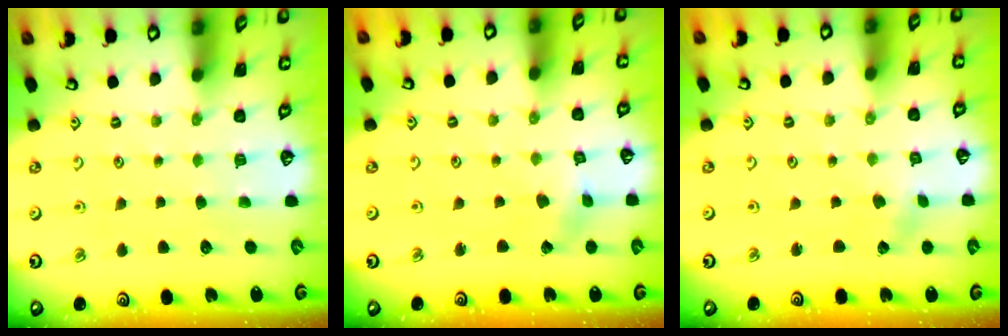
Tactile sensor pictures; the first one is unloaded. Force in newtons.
{"total": 1.6, "press": 1.6, "slide": 0.1}
{"total": 0.8, "press": 0.8, "slide": 0.1}